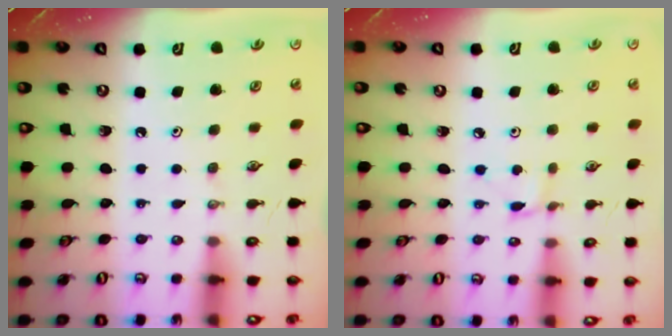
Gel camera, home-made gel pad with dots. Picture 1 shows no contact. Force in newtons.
{"total": 1.7, "press": 1.7, "slide": 0.1}